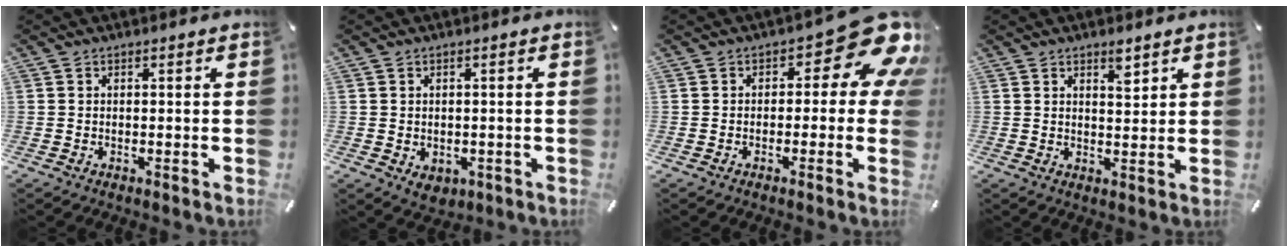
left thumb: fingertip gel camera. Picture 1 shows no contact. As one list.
[{"total": 2.8, "force": [-0.7, 2.4, 1.1], "torque": [-0.009, 0.003, -0.011]}, {"total": 13.1, "force": [5.2, 5.9, 10.4], "torque": [-0.125, -0.041, 0.088]}, {"total": 3.6, "force": [2.6, 1.4, 2.0], "torque": [-0.020, -0.017, 0.041]}]